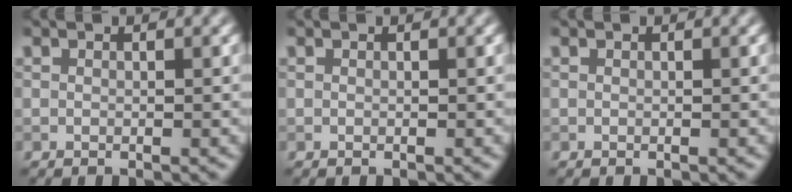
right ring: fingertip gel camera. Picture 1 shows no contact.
{"total": 0.0}
{"total": 0.0}